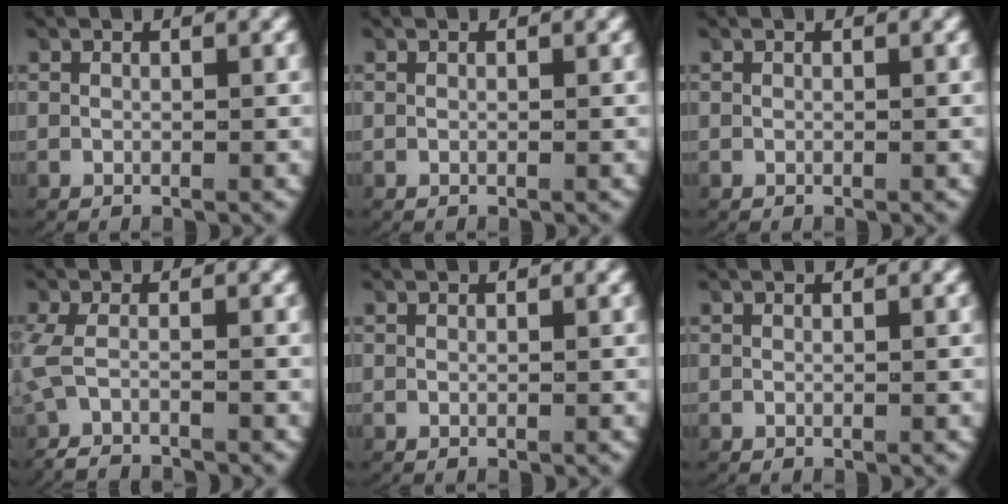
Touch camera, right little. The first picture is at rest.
{"total": 0.0}
{"total": 0.0}
{"total": 4.2, "force": [-3.5, 1.4, 1.8], "torque": [-0.063, -0.019, -0.046]}
{"total": 0.0}
{"total": 0.6, "force": [0.0, -0.6, -0.2], "torque": [0.001, -0.007, 0.008]}